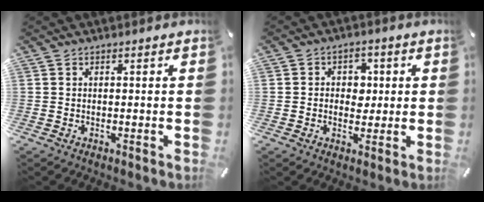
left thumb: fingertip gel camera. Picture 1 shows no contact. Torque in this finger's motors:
{"motor_torque": [0.40, -0.06, 0.10, -0.05, 0.01]}